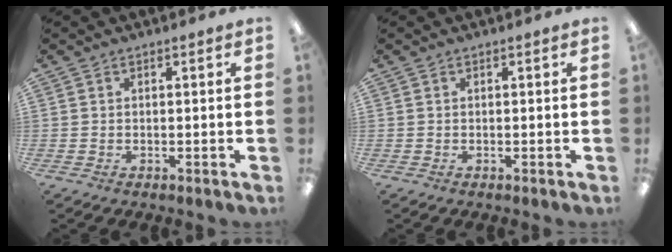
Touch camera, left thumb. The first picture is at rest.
{"total": 0.0}